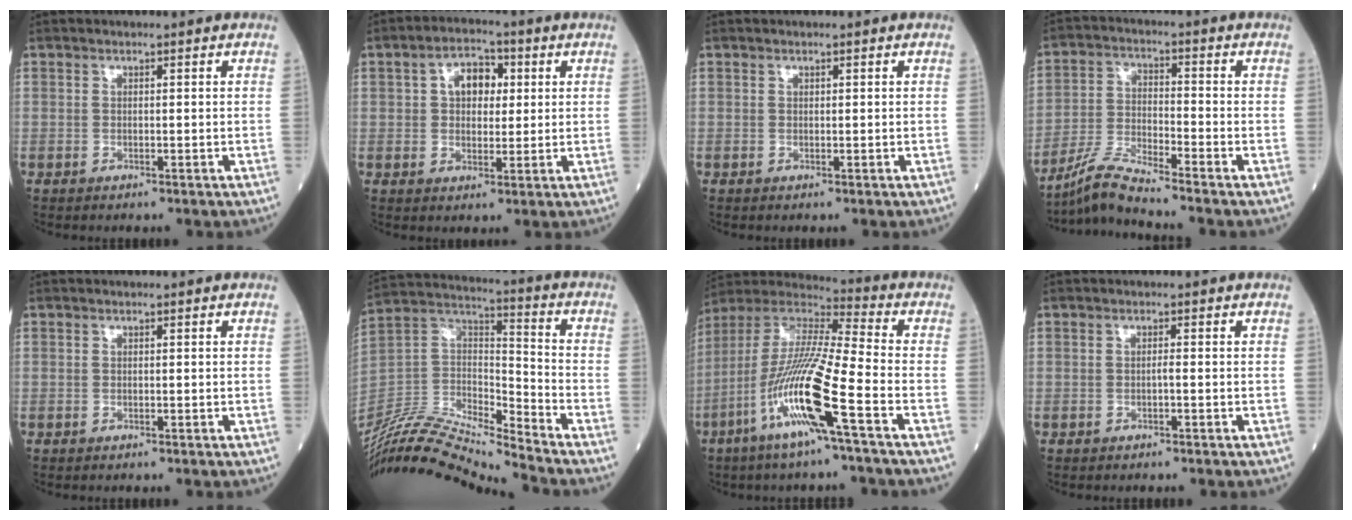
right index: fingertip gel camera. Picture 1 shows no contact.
{"total": 6.2, "force": [1.5, 3.9, 4.5], "torque": [-0.073, 0.019, 0.024]}
{"total": 0.0}
{"total": 6.7, "force": [-6.2, -1.3, 2.2], "torque": [-0.057, -0.023, -0.122]}
{"total": 0.0}
{"total": 18.1, "force": [-17.1, -0.3, 6.1], "torque": [-0.122, 0.029, -0.323]}
{"total": 16.4, "force": [-6.8, -0.2, 14.9], "torque": [-0.309, -0.017, -0.139]}
{"total": 0.5, "force": [-0.2, -0.1, 0.5], "torque": [-0.008, 0.001, -0.005]}